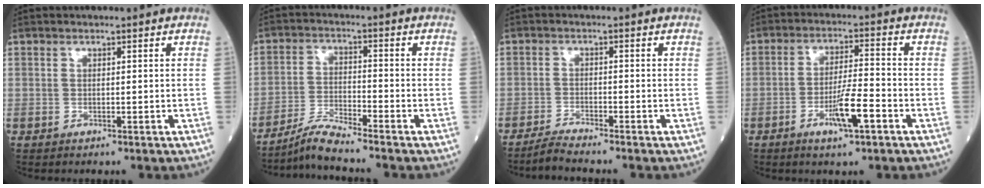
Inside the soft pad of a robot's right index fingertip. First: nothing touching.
{"total": 5.4, "force": [-5.0, -1.1, 1.5], "torque": [-0.033, -0.020, -0.097]}
{"total": 3.0, "force": [-2.9, -0.8, 0.4], "torque": [-0.014, -0.016, -0.058]}
{"total": 7.3, "force": [-3.3, 0.7, 6.5], "torque": [-0.121, -0.003, -0.057]}